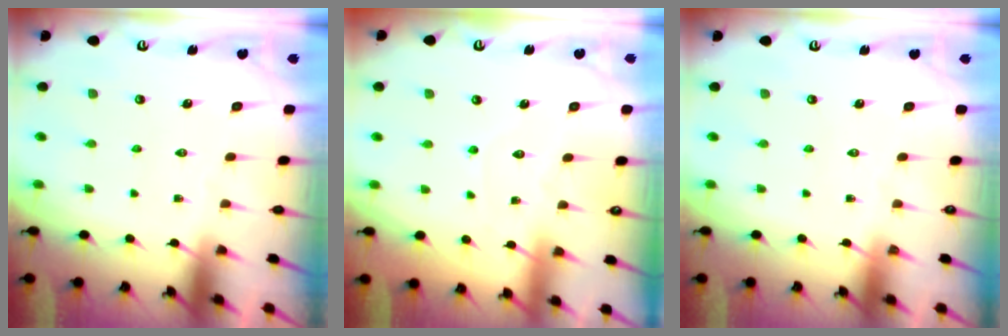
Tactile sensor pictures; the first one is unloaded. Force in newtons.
{"total": 2.4, "press": 2.4, "slide": 0.3}
{"total": 0.0}